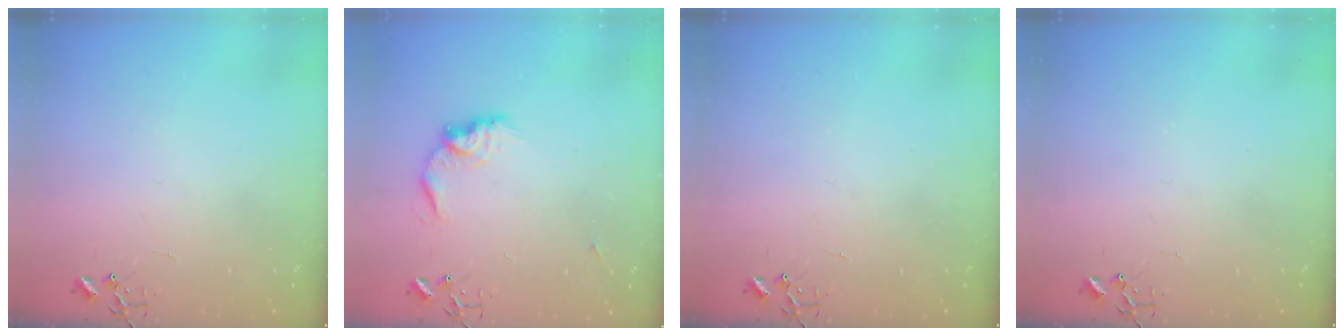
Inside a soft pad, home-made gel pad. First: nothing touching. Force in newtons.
{"total": 10.5, "press": 10.4, "slide": 0.5}
{"total": 0.0}
{"total": 0.0}